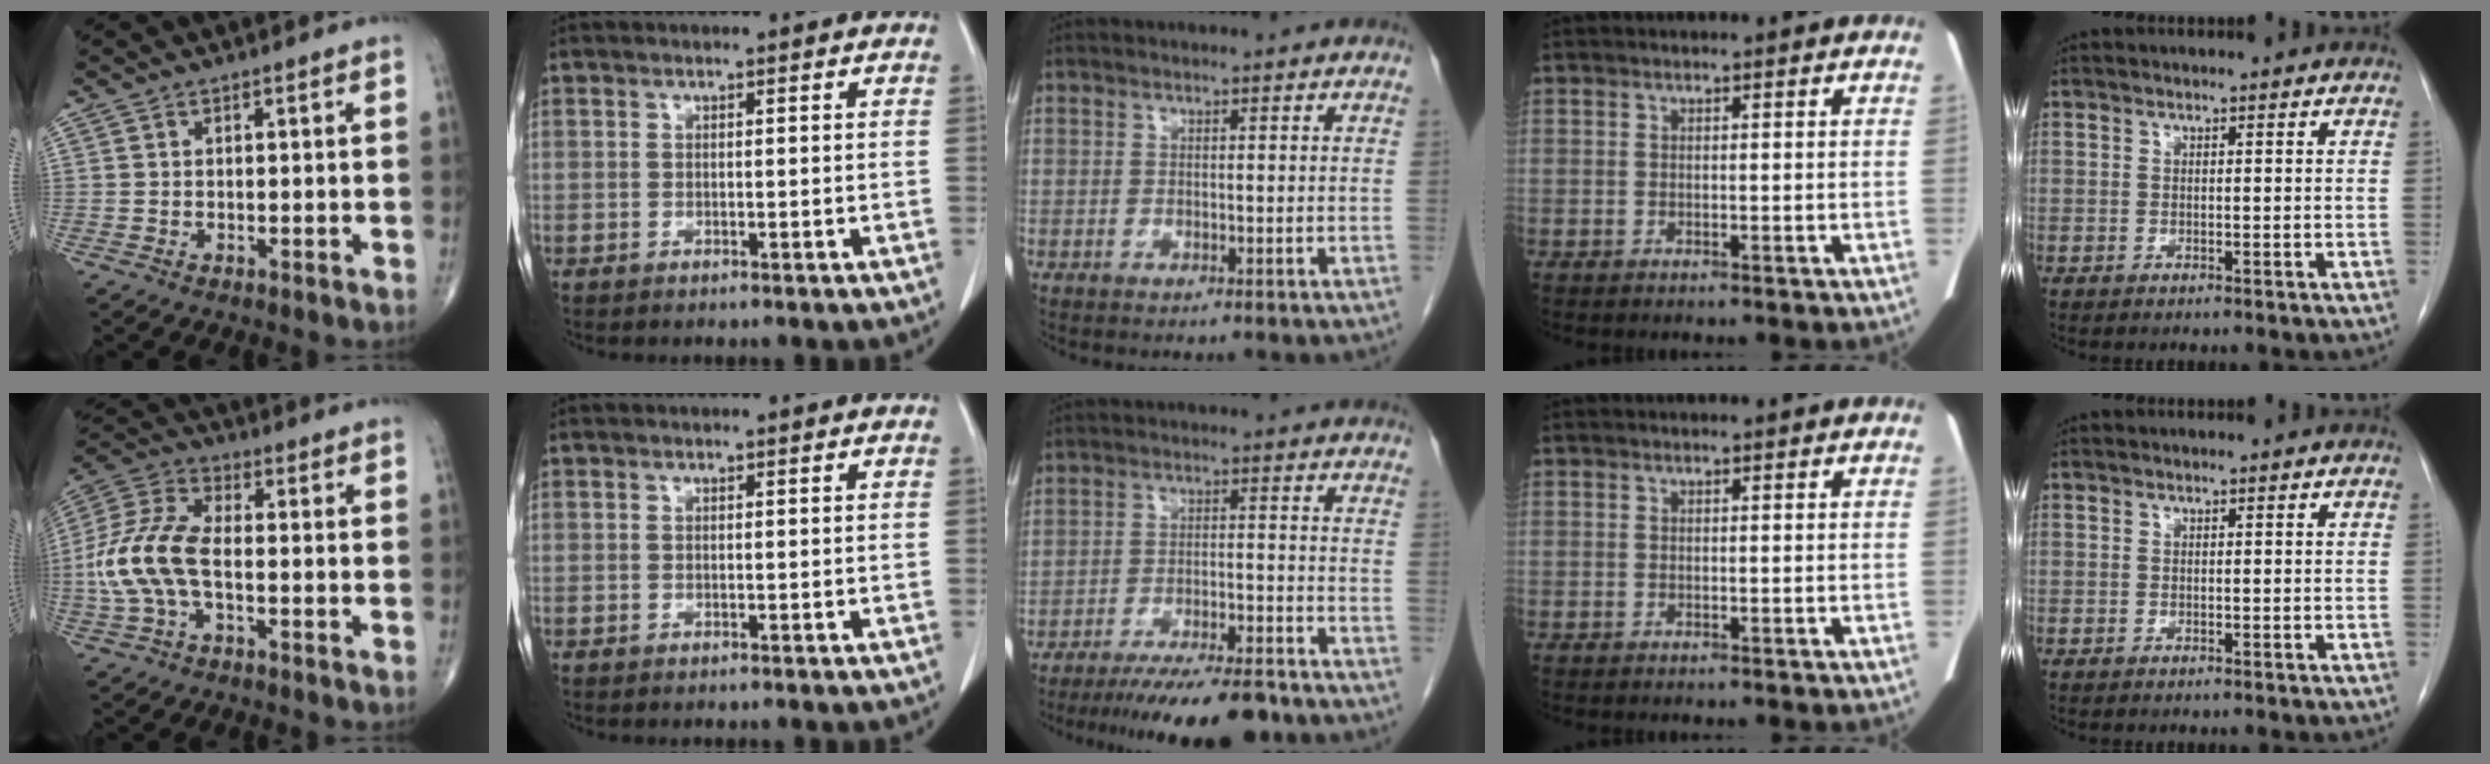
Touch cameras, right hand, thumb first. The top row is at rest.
{"thumb": {"total": 12.9, "force": [-2.2, 6.7, 10.8], "torque": [-0.245, 0.033, -0.047]}, "middle": {"total": 12.7, "force": [-10.6, 1.9, 6.8], "torque": [-0.096, -0.009, -0.163]}}